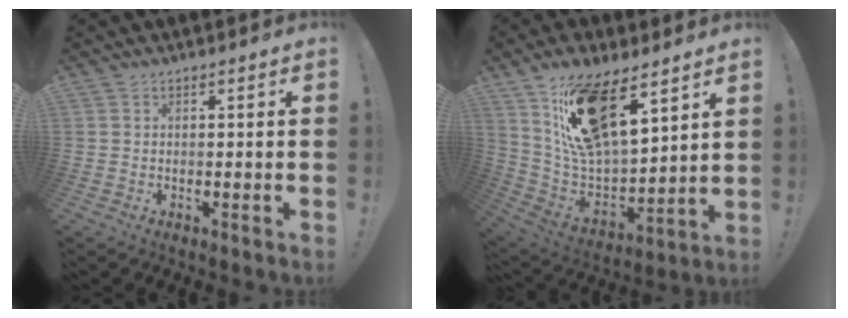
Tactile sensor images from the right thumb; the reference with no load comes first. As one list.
[{"total": 19.7, "force": [12.2, 7.7, 13.4], "torque": [-0.251, -0.075, 0.219]}]